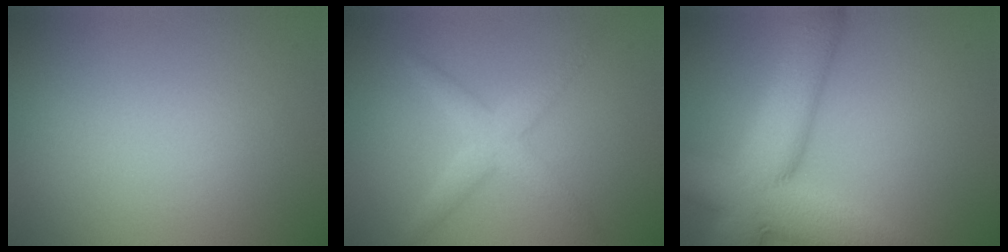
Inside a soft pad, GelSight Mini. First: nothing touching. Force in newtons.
{"total": 2.8, "press": 2.8, "slide": 0.1}
{"total": 11.7, "press": 11.7, "slide": 0.6}